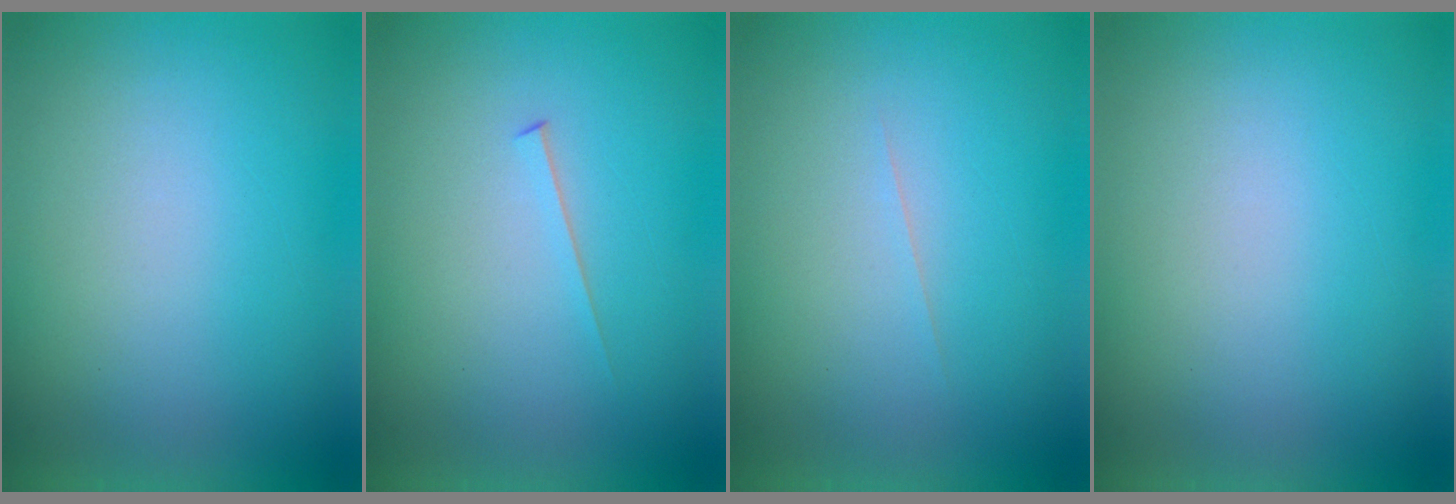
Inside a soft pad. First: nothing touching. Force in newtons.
{"total": 1.5}
{"total": 1.2}
{"total": 0.0}